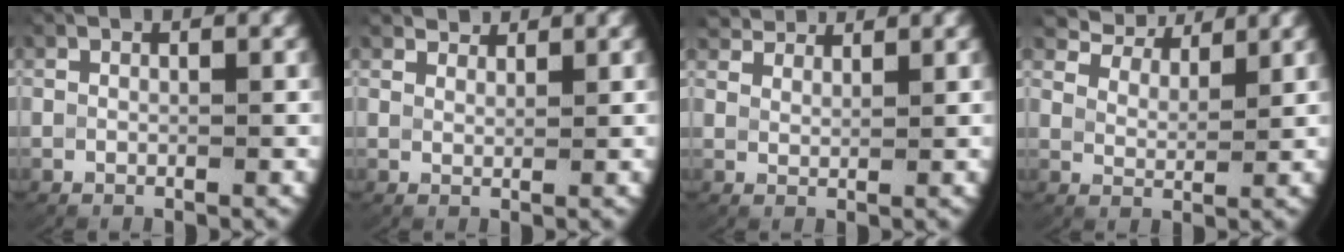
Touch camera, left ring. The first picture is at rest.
{"total": 2.8, "force": [2.8, 0.0, 0.5], "torque": [-0.004, -0.002, 0.052]}
{"total": 3.4, "force": [3.4, 0.1, 0.6], "torque": [-0.010, 0.000, 0.063]}
{"total": 6.1, "force": [5.4, 1.6, 2.1], "torque": [-0.039, 0.011, 0.088]}